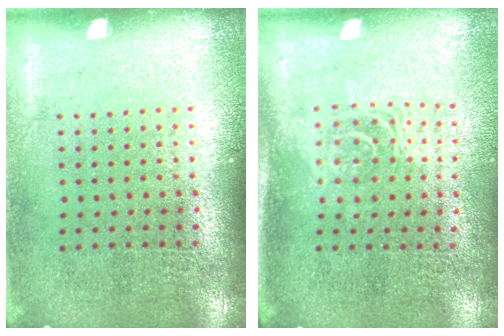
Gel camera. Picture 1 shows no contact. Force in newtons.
{"total": 1.6, "press": 1.3, "slide": 1.0}